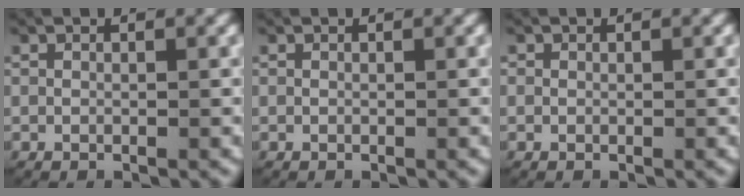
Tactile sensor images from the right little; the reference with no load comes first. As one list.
[{"total": 0.0}, {"total": 0.0}]